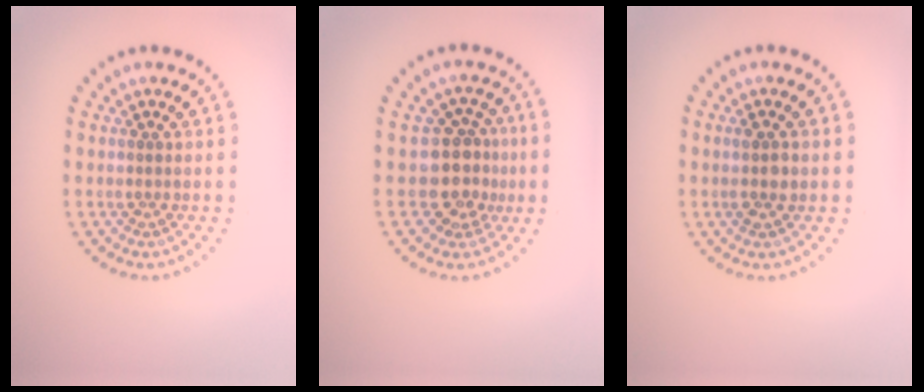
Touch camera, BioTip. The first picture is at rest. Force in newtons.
{"total": 3.8, "press": 3.2, "slide": 2.1}
{"total": 1.5, "press": 1.5, "slide": 0.3}